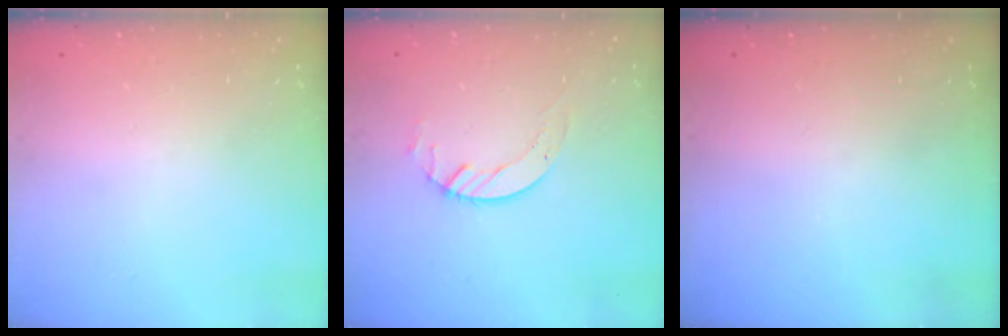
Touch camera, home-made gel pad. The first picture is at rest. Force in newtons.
{"total": 4.2, "press": 4.1, "slide": 0.5}
{"total": 0.0}